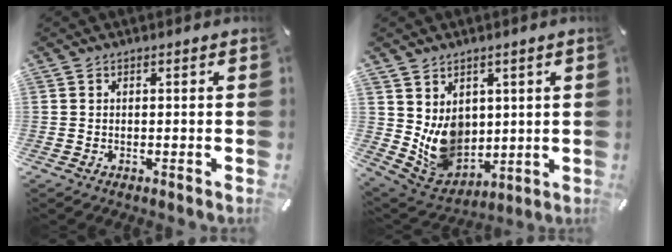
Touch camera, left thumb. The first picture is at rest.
{"total": 9.9, "force": [2.4, 8.9, 3.6], "torque": [-0.074, -0.039, 0.054]}